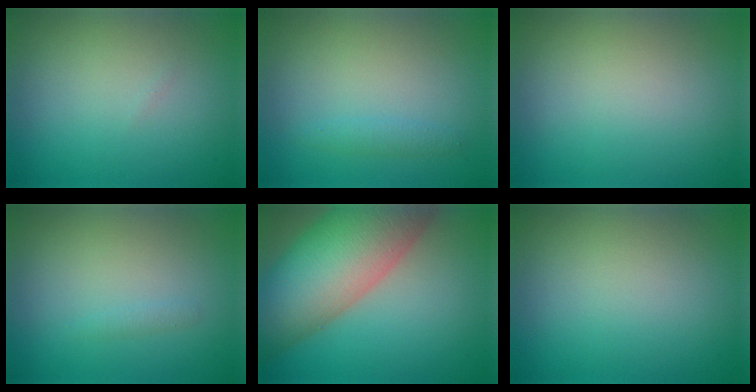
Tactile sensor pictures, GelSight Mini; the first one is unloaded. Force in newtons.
{"total": 1.1, "press": 1.1, "slide": 0.1}
{"total": 0.0}
{"total": 0.6, "press": 0.6, "slide": 0.0}
{"total": 13.2, "press": 13.2, "slide": 0.8}
{"total": 0.0}